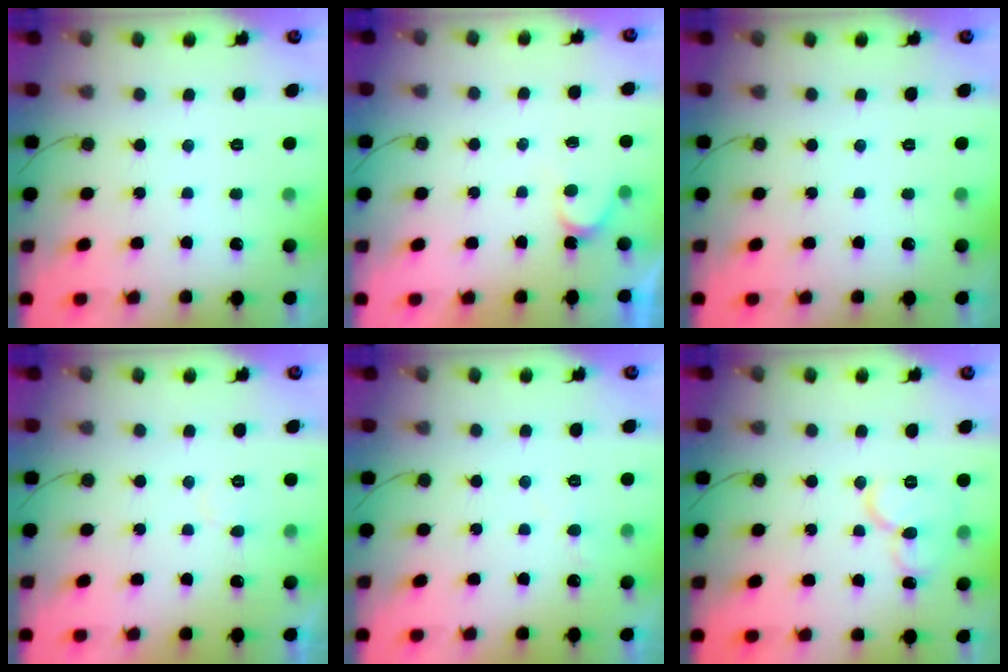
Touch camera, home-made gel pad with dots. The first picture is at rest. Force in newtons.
{"total": 3.5, "press": 3.5, "slide": 0.2}
{"total": 0.0}
{"total": 4.7, "press": 4.7, "slide": 0.2}
{"total": 3.9, "press": 3.9, "slide": 0.2}
{"total": 9.7, "press": 9.6, "slide": 1.1}